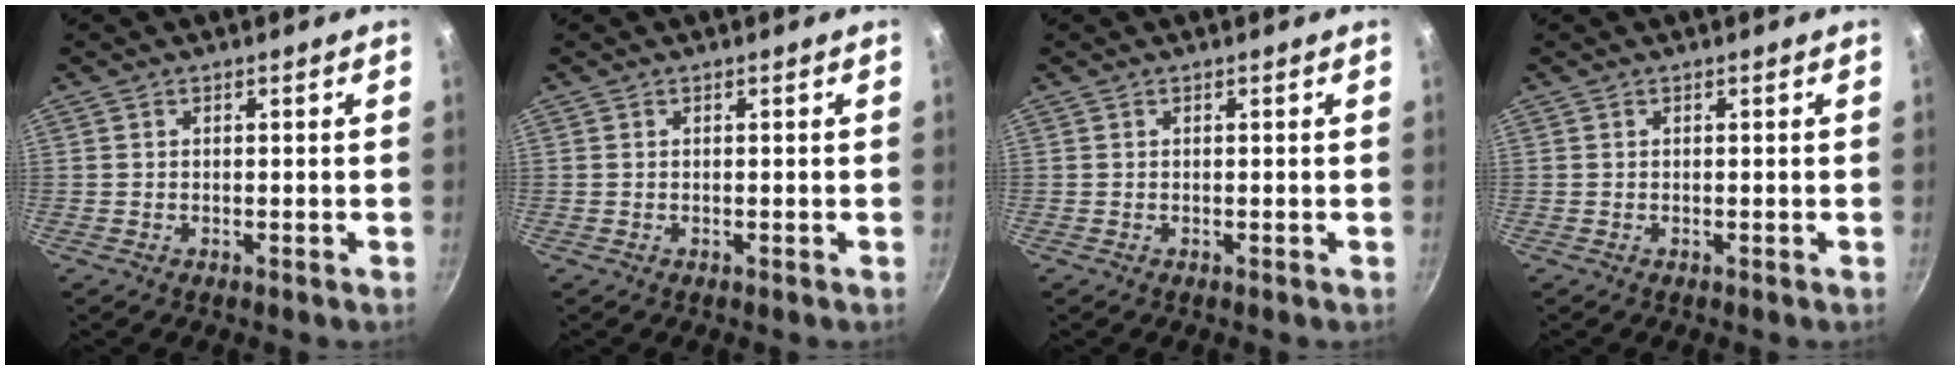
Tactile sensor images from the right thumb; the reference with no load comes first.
{"total": 0.0}
{"total": 0.0}
{"total": 0.0}